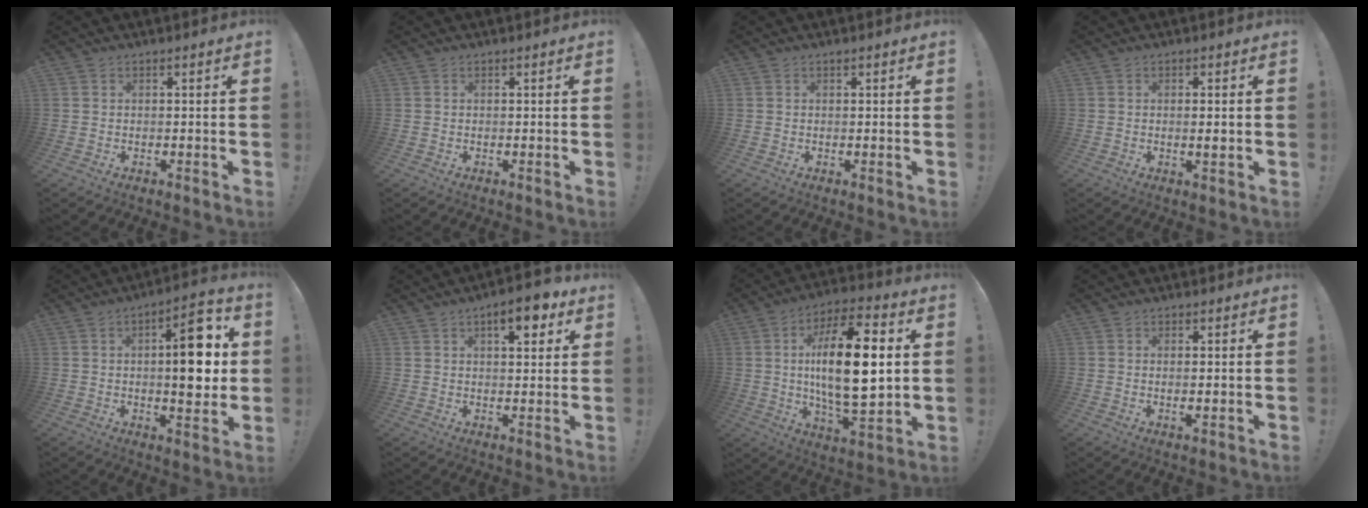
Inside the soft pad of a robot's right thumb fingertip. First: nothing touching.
{"total": 0.0}
{"total": 0.0}
{"total": 2.3, "force": [-0.1, 0.1, 2.3], "torque": [-0.027, -0.007, -0.006]}
{"total": 14.1, "force": [1.3, 5.2, 13.1], "torque": [-0.177, 0.002, 0.013]}
{"total": 8.1, "force": [4.1, 3.4, 6.1], "torque": [-0.070, -0.013, 0.065]}
{"total": 22.3, "force": [2.4, 8.4, 20.6], "torque": [-0.371, -0.006, 0.024]}
{"total": 2.1, "force": [0.4, 0.2, 2.1], "torque": [-0.032, -0.005, 0.005]}